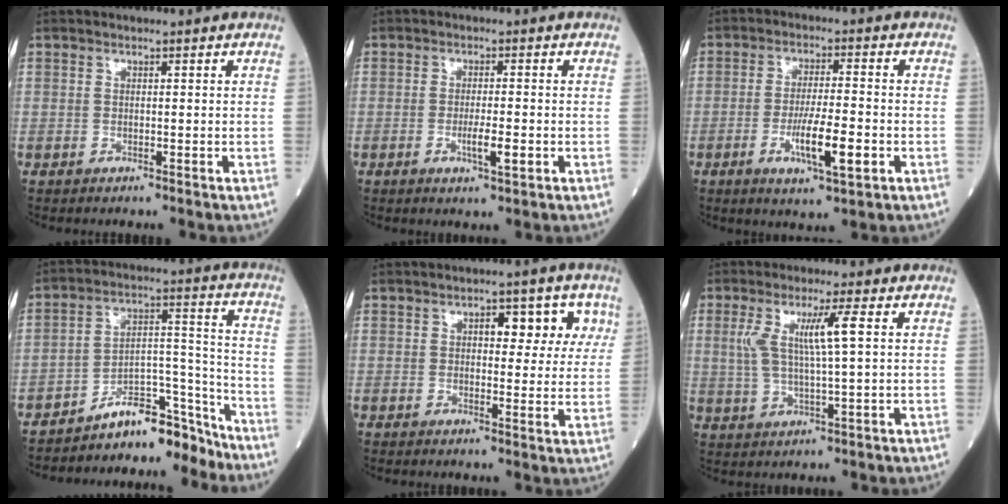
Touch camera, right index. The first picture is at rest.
{"total": 3.5, "force": [-1.0, 0.3, 3.3], "torque": [-0.058, -0.003, -0.013]}
{"total": 7.9, "force": [-2.5, 1.0, 7.5], "torque": [-0.132, -0.010, -0.039]}
{"total": 11.0, "force": [-10.5, 2.6, 1.9], "torque": [-0.010, 0.066, -0.176]}
{"total": 6.4, "force": [2.7, 3.2, 4.9], "torque": [-0.046, 0.016, 0.030]}
{"total": 6.9, "force": [1.9, 0.0, 6.6], "torque": [-0.137, 0.007, 0.042]}